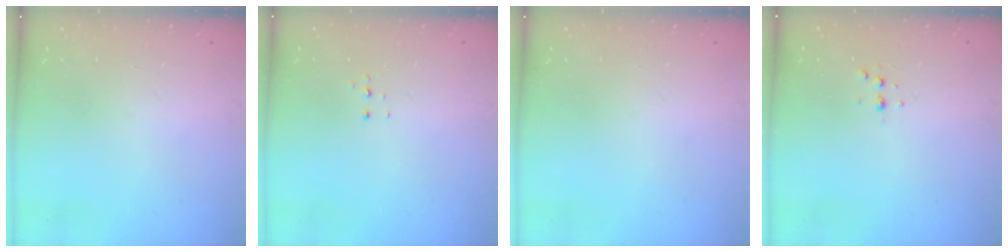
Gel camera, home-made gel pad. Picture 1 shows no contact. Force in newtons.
{"total": 3.4, "press": 3.3, "slide": 0.8}
{"total": 0.0}
{"total": 3.1, "press": 3.1, "slide": 0.6}